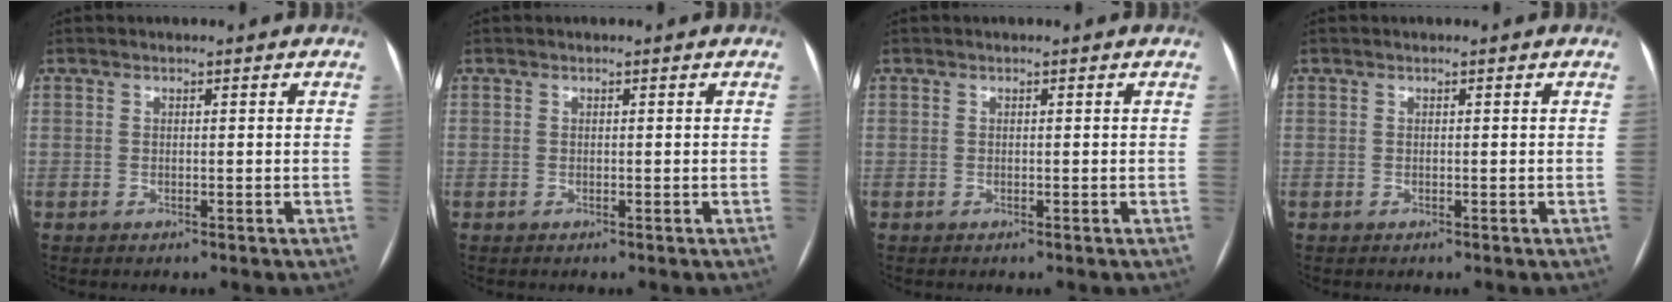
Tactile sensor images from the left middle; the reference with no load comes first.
{"total": 0.0}
{"total": 0.0}
{"total": 0.0}